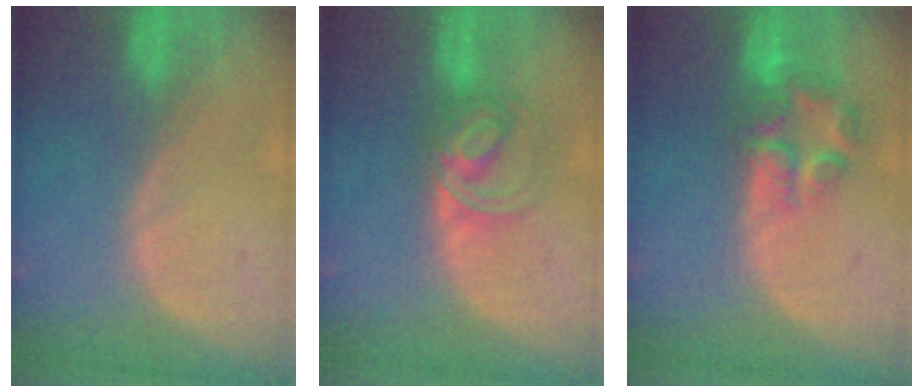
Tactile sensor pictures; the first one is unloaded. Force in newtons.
{"total": 5.6, "press": 5.6, "slide": 0.5}
{"total": 6.8, "press": 6.3, "slide": 2.6}